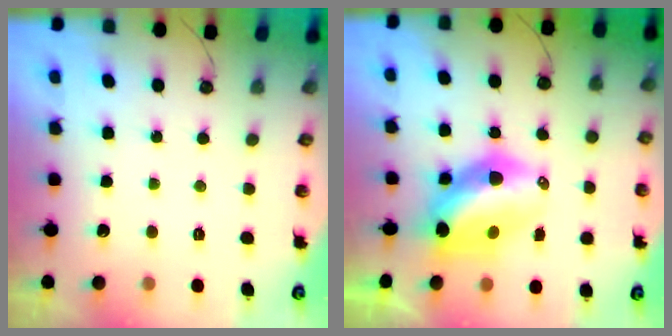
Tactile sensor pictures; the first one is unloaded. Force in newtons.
{"total": 11.9, "press": 11.8, "slide": 1.2}